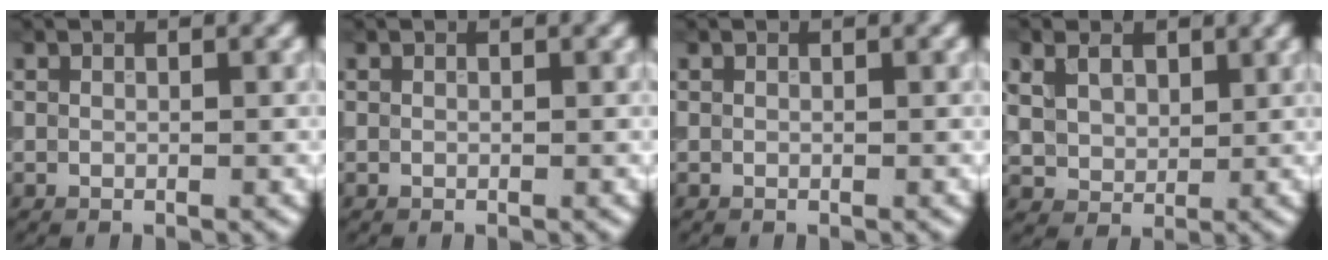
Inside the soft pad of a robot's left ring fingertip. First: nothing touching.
{"total": 0.0}
{"total": 0.0}
{"total": 3.9, "force": [1.7, 3.0, 1.9], "torque": [-0.058, -0.005, 0.033]}